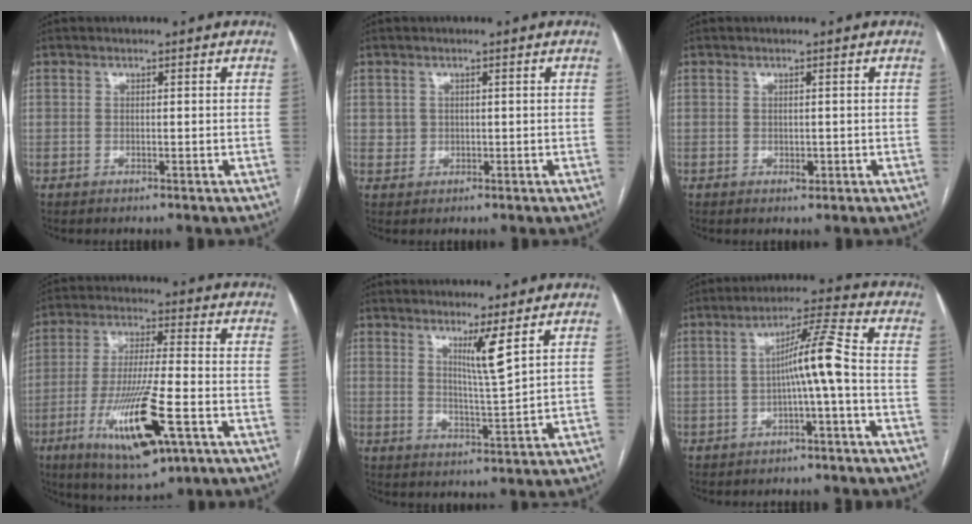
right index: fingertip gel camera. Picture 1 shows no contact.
{"total": 1.6, "force": [0.4, 1.5, 0.2], "torque": [0.005, 0.004, 0.005]}
{"total": 1.0, "force": [-0.2, 0.6, 0.7], "torque": [-0.008, -0.001, -0.001]}
{"total": 15.6, "force": [-6.2, 2.3, 14.1], "torque": [-0.272, -0.026, -0.100]}
{"total": 4.8, "force": [2.7, -1.0, 3.8], "torque": [-0.066, -0.021, 0.050]}
{"total": 7.1, "force": [-1.1, -0.8, 7.0], "torque": [-0.119, 0.022, -0.018]}